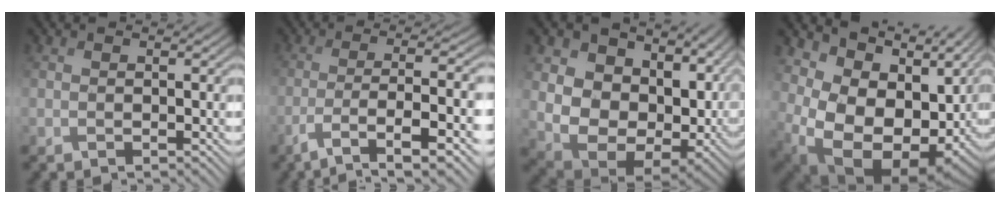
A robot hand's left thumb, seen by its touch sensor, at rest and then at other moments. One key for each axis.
{"total": 10.1, "fx": -5.2, "fy": 1.7, "fz": 8.5, "tx": -0.114, "ty": 0.008, "tz": -0.096}
{"total": 17.0, "fx": 1.8, "fy": 11.9, "fz": 12.0, "tx": -0.222, "ty": -0.032, "tz": 0.082}
{"total": 16.8, "fx": 0.1, "fy": 11.3, "fz": 12.5, "tx": -0.207, "ty": -0.028, "tz": 0.060}